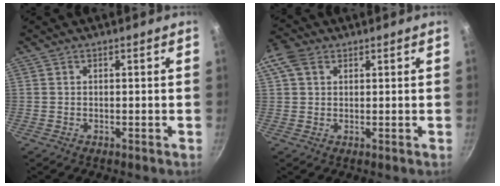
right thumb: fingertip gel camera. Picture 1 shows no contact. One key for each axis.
{"total": 5.0, "fx": 2.0, "fy": 3.5, "fz": 2.9, "tx": -0.055, "ty": 0.007, "tz": 0.032}